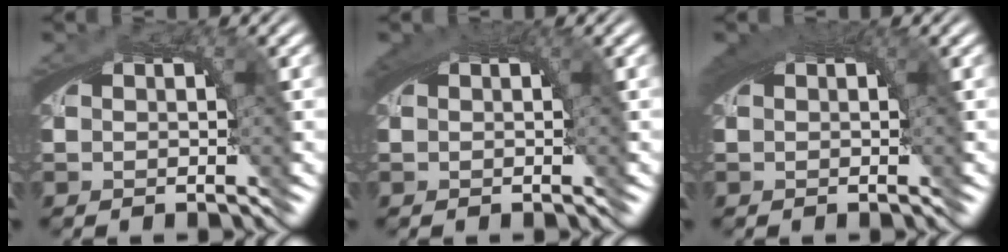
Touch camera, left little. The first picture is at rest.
{"total": 1.5, "force": [0.6, 0.3, 1.4], "torque": [-0.020, 0.004, 0.009]}
{"total": 2.2, "force": [0.9, 0.5, 1.9], "torque": [-0.025, 0.007, 0.013]}